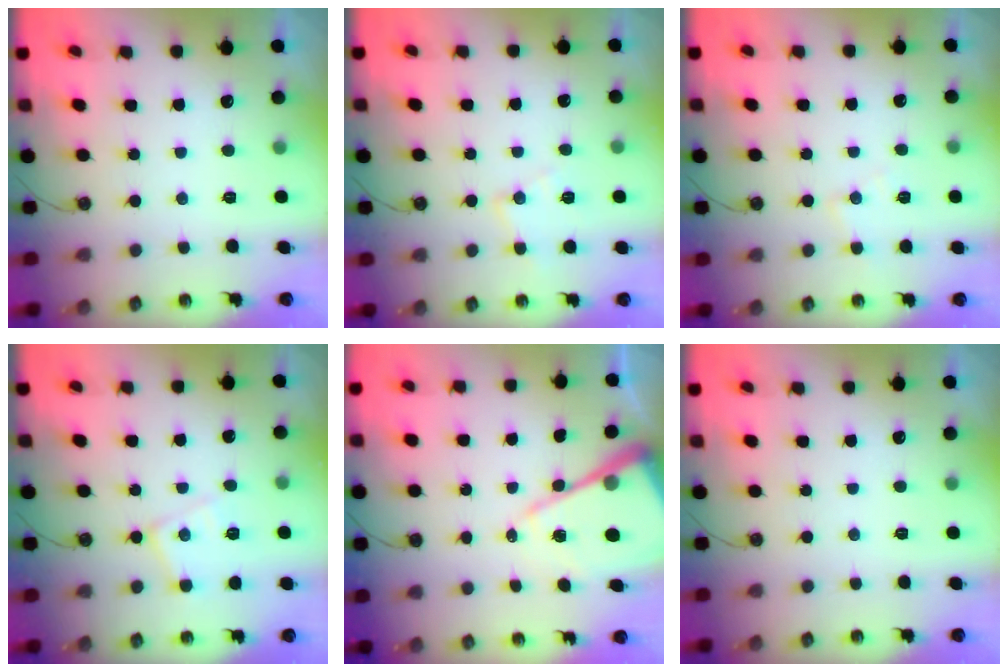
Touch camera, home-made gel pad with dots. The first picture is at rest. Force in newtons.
{"total": 9.0, "press": 9.0, "slide": 0.7}
{"total": 6.3, "press": 6.2, "slide": 0.9}
{"total": 10.0, "press": 10.0, "slide": 0.7}
{"total": 16.0, "press": 15.9, "slide": 1.7}
{"total": 0.0}